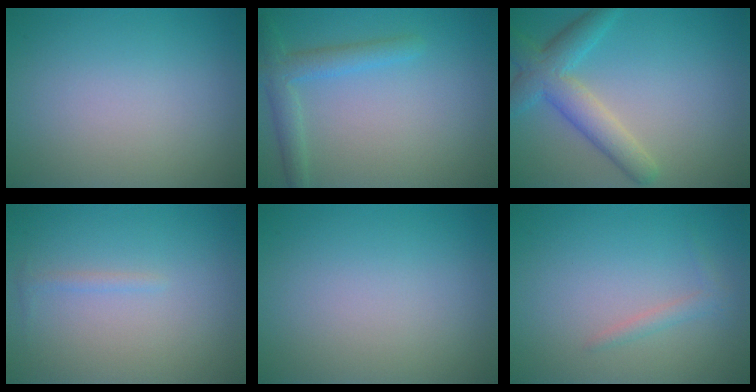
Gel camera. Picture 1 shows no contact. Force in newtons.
{"total": 2.8, "press": 2.8, "slide": 0.2}
{"total": 4.7, "press": 4.7, "slide": 0.4}
{"total": 0.7, "press": 0.7, "slide": 0.0}
{"total": 0.0}
{"total": 1.1, "press": 1.1, "slide": 0.0}